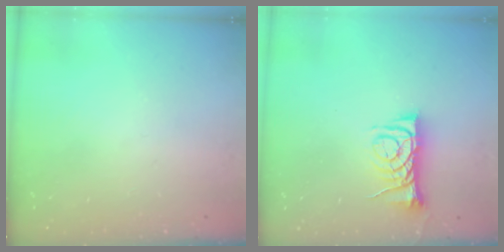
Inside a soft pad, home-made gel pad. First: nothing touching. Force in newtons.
{"total": 6.7, "press": 6.7, "slide": 0.7}